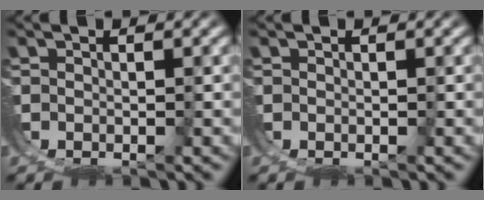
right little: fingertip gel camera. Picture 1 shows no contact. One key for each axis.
{"total": 0.0}